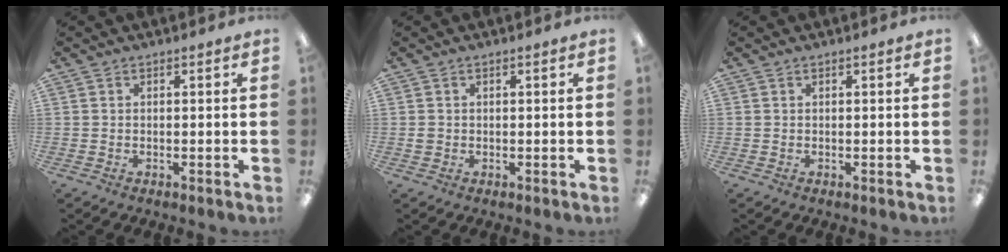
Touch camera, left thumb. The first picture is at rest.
{"total": 0.9, "force": [0.0, 0.9, 0.4], "torque": [-0.007, 0.004, -0.001]}
{"total": 0.0}